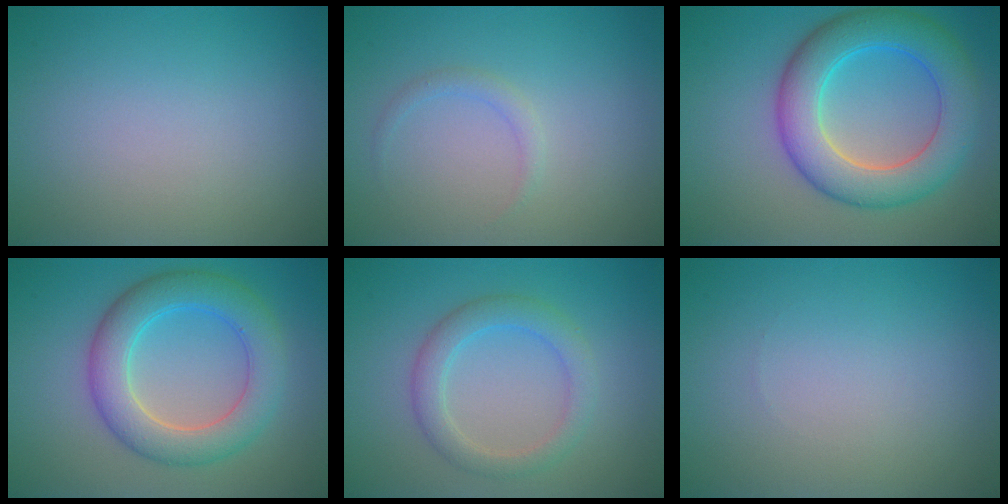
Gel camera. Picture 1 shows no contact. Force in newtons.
{"total": 1.0, "press": 1.0, "slide": 0.0}
{"total": 7.6, "press": 7.6, "slide": 0.2}
{"total": 6.1, "press": 6.0, "slide": 0.2}
{"total": 3.0, "press": 3.0, "slide": 0.3}
{"total": 0.0}